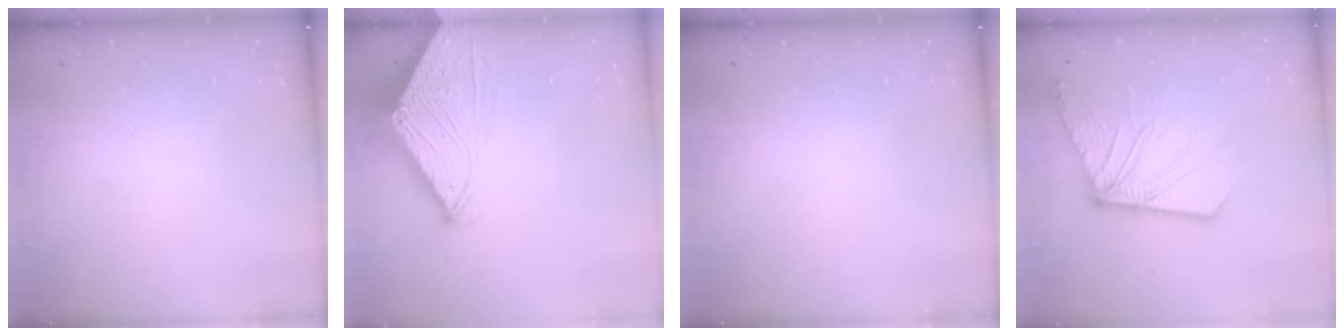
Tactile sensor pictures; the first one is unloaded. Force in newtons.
{"total": 7.1, "press": 7.1, "slide": 0.8}
{"total": 0.0}
{"total": 14.4, "press": 14.4, "slide": 1.5}